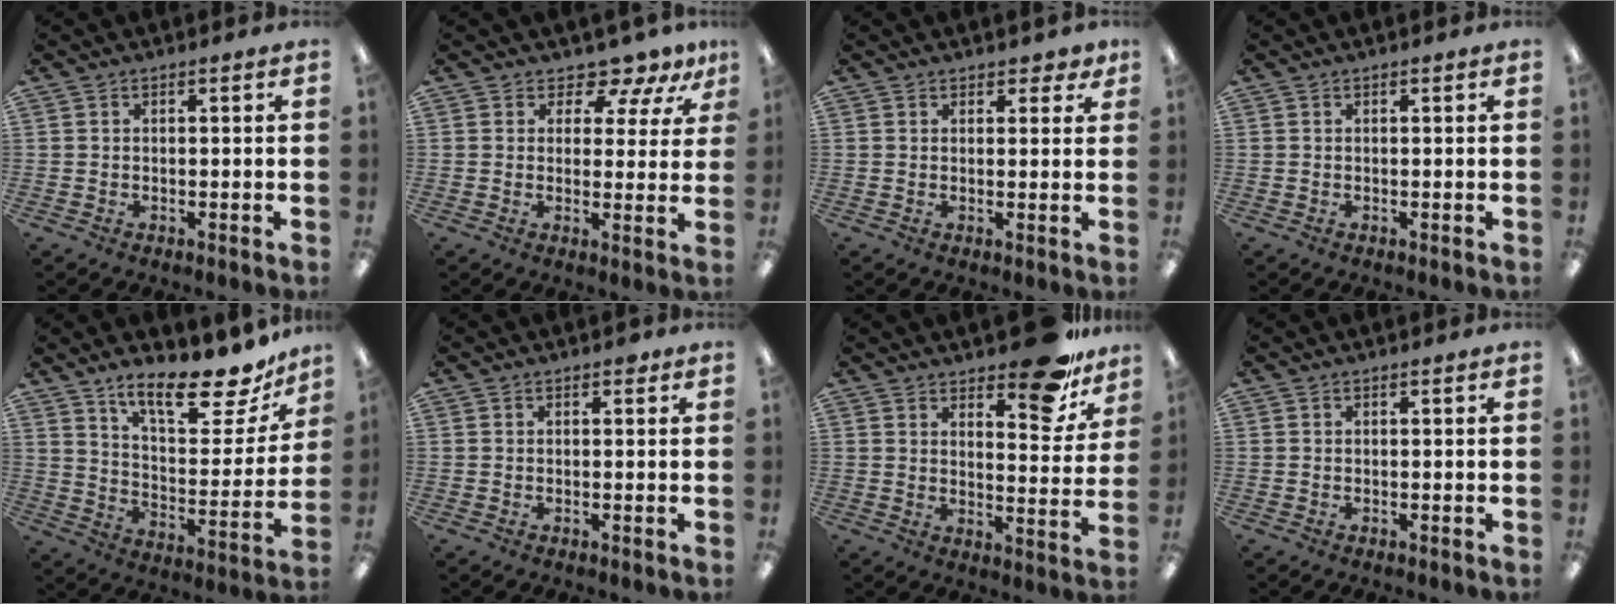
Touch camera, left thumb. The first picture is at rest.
{"total": 7.0, "force": [5.8, 3.1, 2.5], "torque": [-0.035, -0.044, 0.103]}
{"total": 2.5, "force": [2.0, 1.4, 0.7], "torque": [0.000, -0.003, 0.035]}
{"total": 0.0}
{"total": 18.2, "force": [14.2, 5.3, 10.1], "torque": [-0.155, -0.101, 0.238]}
{"total": 1.0, "force": [0.6, 0.5, 0.6], "torque": [-0.005, -0.001, 0.008]}
{"total": 13.6, "force": [10.1, 5.2, 7.5], "torque": [-0.086, -0.067, 0.170]}
{"total": 0.0}